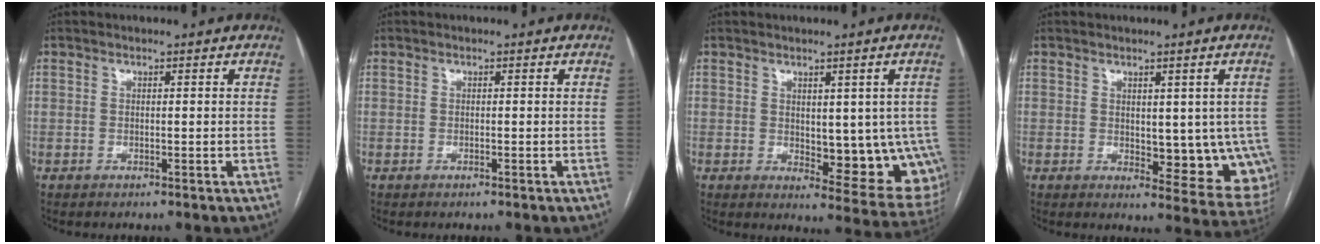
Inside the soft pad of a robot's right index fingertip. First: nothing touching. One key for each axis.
{"total": 0.0}
{"total": 11.9, "fx": -0.5, "fy": 5.2, "fz": 10.7, "tx": -0.102, "ty": -0.006, "tz": 0.006}
{"total": 10.5, "fx": -0.2, "fy": 5.0, "fz": 9.2, "tx": -0.092, "ty": -0.011, "tz": 0.005}